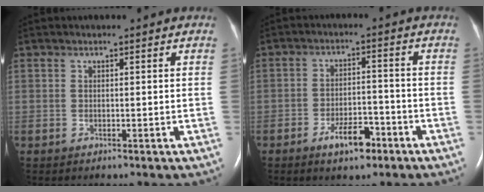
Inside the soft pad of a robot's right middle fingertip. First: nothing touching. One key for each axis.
{"total": 5.7, "fx": -3.6, "fy": 2.2, "fz": 3.9, "tx": -0.069, "ty": 0.002, "tz": -0.056}